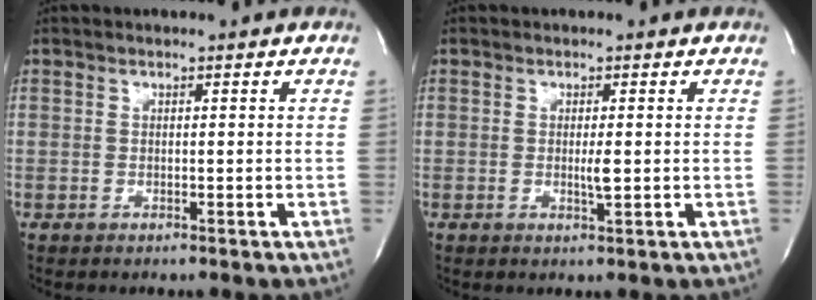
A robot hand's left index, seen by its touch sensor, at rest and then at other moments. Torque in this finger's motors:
{"motor_torque": [0.10, -0.08, 0.00, 0.03]}